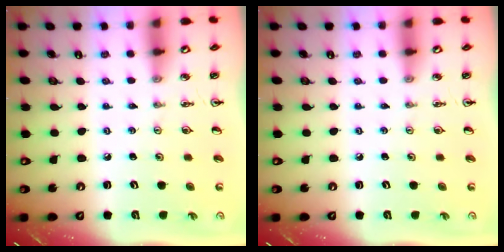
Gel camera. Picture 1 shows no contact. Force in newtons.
{"total": 0.0}